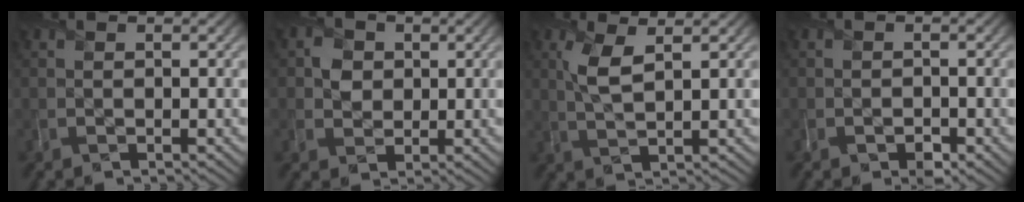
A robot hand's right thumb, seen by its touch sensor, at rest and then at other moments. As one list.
[{"total": 3.0, "force": [0.4, 2.8, 1.1], "torque": [-0.024, -0.002, -0.001]}, {"total": 4.2, "force": [1.6, 1.4, 3.7], "torque": [-0.091, 0.001, 0.032]}, {"total": 1.8, "force": [-1.1, 1.2, 0.8], "torque": [-0.014, -0.008, -0.019]}]